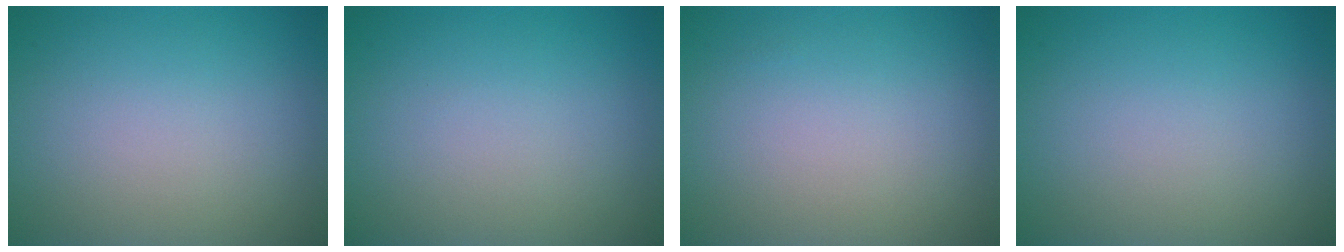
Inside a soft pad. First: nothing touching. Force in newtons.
{"total": 0.0}
{"total": 0.0}
{"total": 0.0}